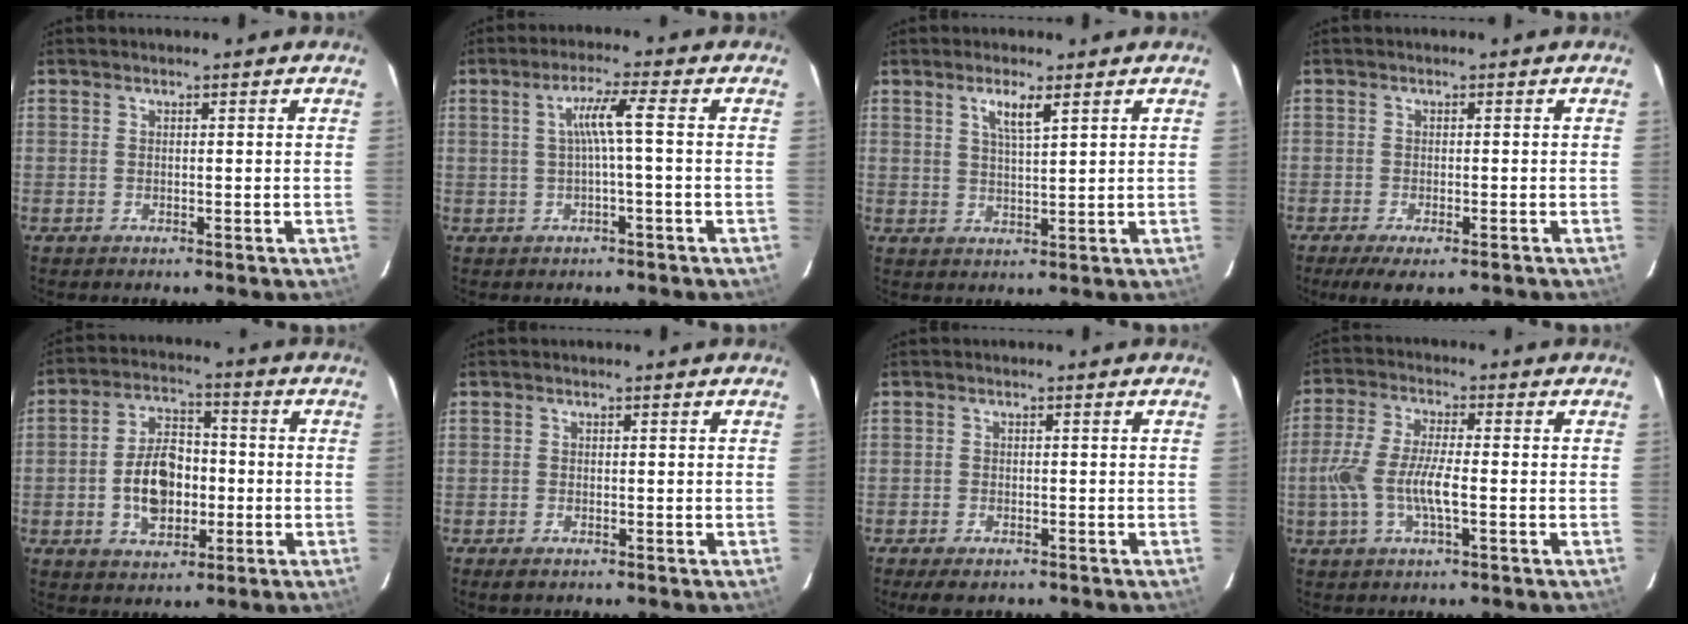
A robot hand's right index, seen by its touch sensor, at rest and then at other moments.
{"total": 4.4, "force": [-0.3, -0.7, 4.3], "torque": [-0.086, 0.003, -0.001]}
{"total": 3.8, "force": [2.1, 0.5, 3.2], "torque": [-0.058, 0.000, 0.038]}
{"total": 6.5, "force": [-4.8, 1.7, 4.1], "torque": [-0.087, -0.027, -0.074]}
{"total": 10.8, "force": [-2.1, 6.8, 8.1], "torque": [-0.154, 0.020, -0.028]}
{"total": 1.4, "force": [-1.0, 0.7, 0.8], "torque": [-0.014, -0.005, -0.019]}
{"total": 4.0, "force": [-3.0, 1.8, 2.0], "torque": [-0.048, -0.012, -0.047]}
{"total": 9.0, "force": [-2.1, 2.3, 8.4], "torque": [-0.177, -0.001, -0.042]}